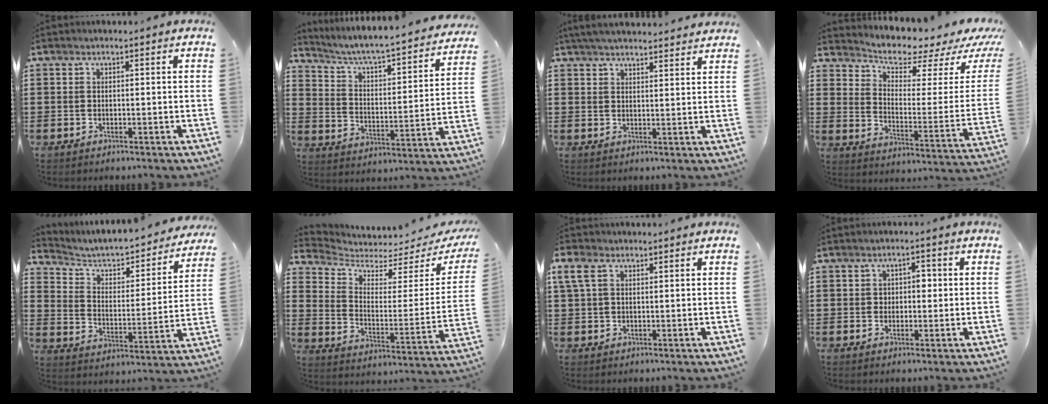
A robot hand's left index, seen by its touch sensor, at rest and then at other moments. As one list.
[{"total": 3.5, "force": [3.1, -0.1, 1.7], "torque": [-0.052, -0.041, 0.039]}, {"total": 4.1, "force": [4.1, 0.1, 0.8], "torque": [-0.028, -0.013, 0.077]}, {"total": 4.3, "force": [3.9, 0.8, 1.5], "torque": [-0.047, -0.040, 0.061]}, {"total": 4.2, "force": [3.6, 1.7, 1.5], "torque": [-0.053, -0.029, 0.054]}, {"total": 3.5, "force": [3.1, 0.9, 1.3], "torque": [-0.049, -0.035, 0.049]}, {"total": 3.8, "force": [1.6, 2.1, 2.8], "torque": [-0.070, 0.004, 0.028]}, {"total": 2.1, "force": [0.4, 1.4, 1.6], "torque": [-0.019, 0.000, 0.002]}]